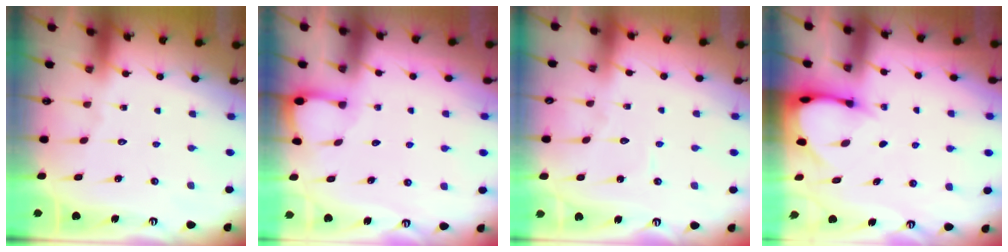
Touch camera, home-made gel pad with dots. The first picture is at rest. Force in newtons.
{"total": 2.0, "press": 1.9, "slide": 0.3}
{"total": 3.8, "press": 3.8, "slide": 0.3}
{"total": 3.6, "press": 3.6, "slide": 0.2}